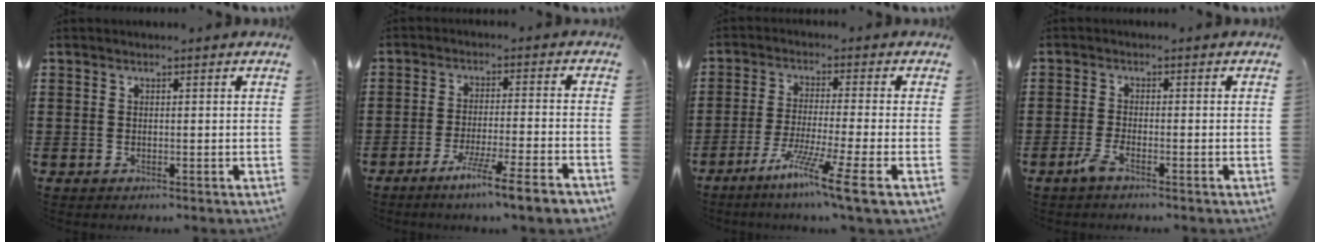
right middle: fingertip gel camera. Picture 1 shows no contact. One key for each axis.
{"total": 6.4, "fx": -5.1, "fy": -0.6, "fz": 3.9, "tx": -0.065, "ty": -0.013, "tz": -0.094}
{"total": 8.4, "fx": -5.6, "fy": -1.1, "fz": 6.1, "tx": -0.119, "ty": -0.017, "tz": -0.111}
{"total": 2.6, "fx": -1.6, "fy": 0.3, "fz": 2.0, "tx": -0.050, "ty": -0.006, "tz": -0.033}